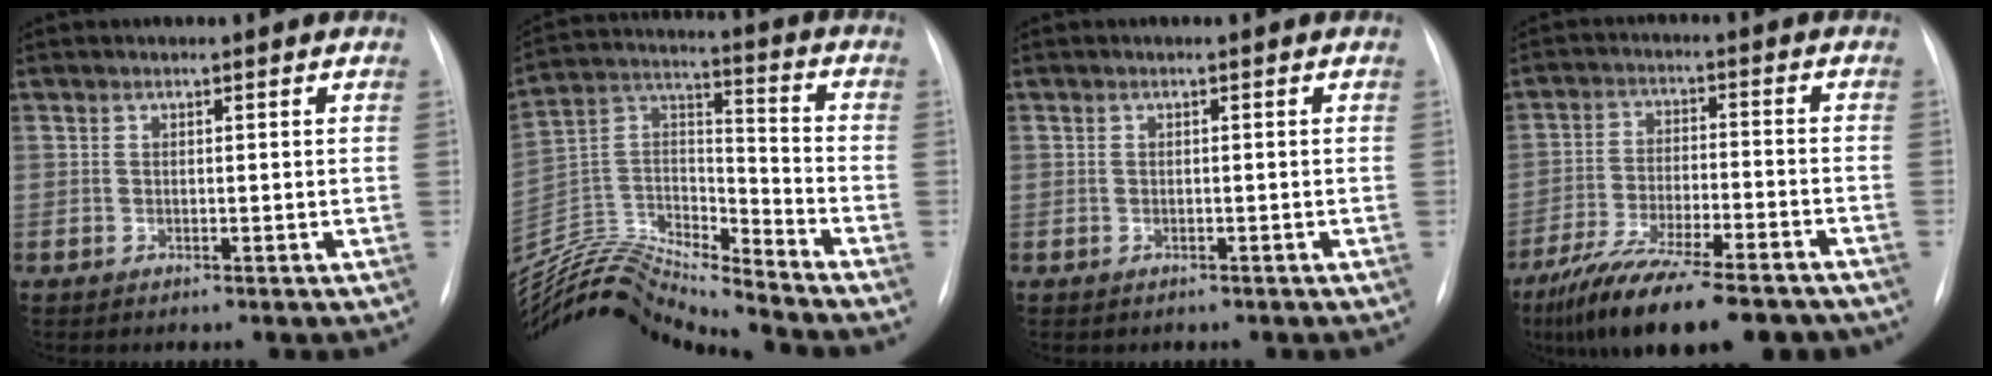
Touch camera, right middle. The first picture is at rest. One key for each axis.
{"total": 17.5, "fx": -17.2, "fy": -0.6, "fz": 3.2, "tx": -0.055, "ty": 0.043, "tz": -0.311}
{"total": 1.0, "fx": -0.6, "fy": 0.8, "fz": 0.0, "tx": -0.006, "ty": 0.005, "tz": -0.006}
{"total": 19.0, "fx": -15.0, "fy": 4.0, "fz": 11.0, "tx": -0.162, "ty": -0.011, "tz": -0.236}